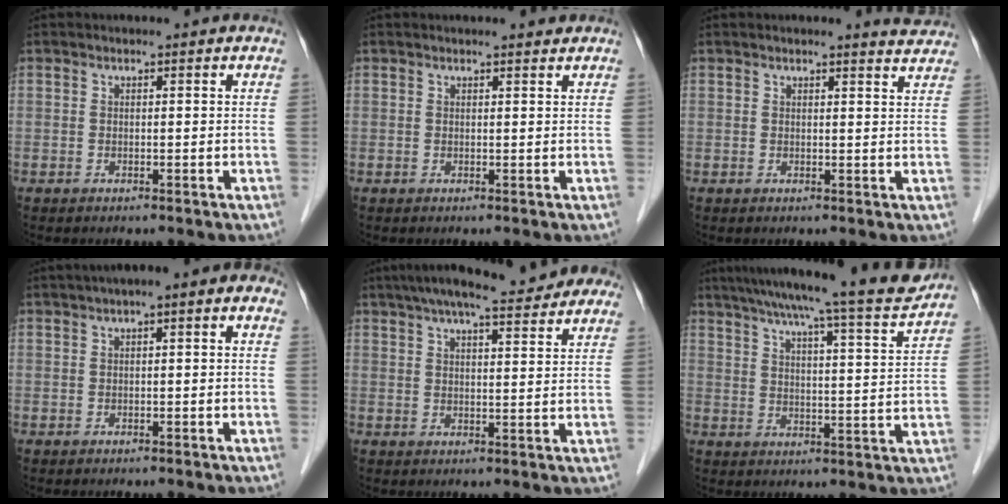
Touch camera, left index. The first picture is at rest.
{"total": 1.6, "force": [1.5, 0.2, 0.5], "torque": [-0.011, 0.001, 0.020]}
{"total": 3.1, "force": [3.1, 0.0, 0.3], "torque": [-0.006, -0.017, 0.020]}
{"total": 6.2, "force": [2.3, 1.6, 5.5], "torque": [-0.074, 0.034, 0.025]}
{"total": 15.3, "force": [12.6, 2.7, 8.3], "torque": [-0.129, 0.037, 0.167]}
{"total": 17.6, "force": [15.6, -0.5, 8.1], "torque": [-0.124, -0.020, 0.210]}